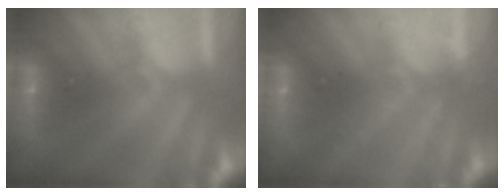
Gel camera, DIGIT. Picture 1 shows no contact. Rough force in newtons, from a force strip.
{"total": 2.2}